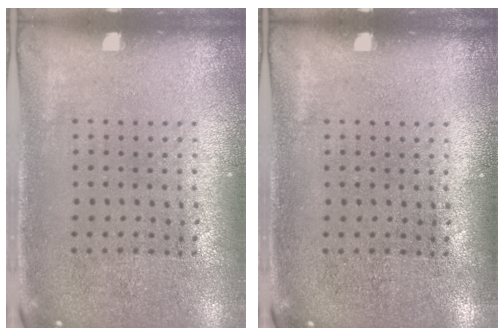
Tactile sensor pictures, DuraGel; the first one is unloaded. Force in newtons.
{"total": 0.0}